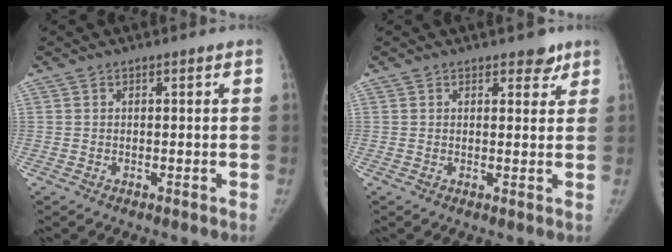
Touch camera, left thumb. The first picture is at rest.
{"total": 2.5, "force": [1.8, 1.3, 1.1], "torque": [0.006, -0.010, 0.022]}